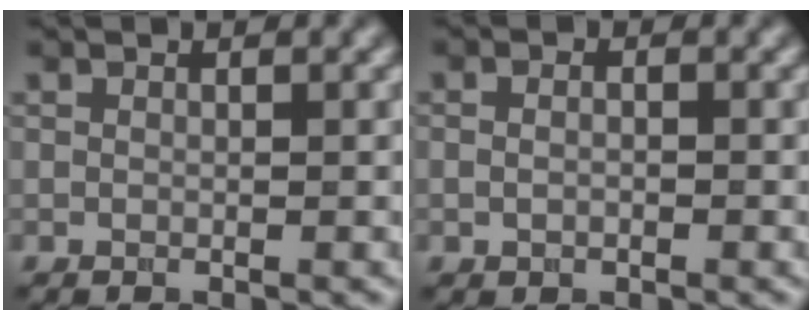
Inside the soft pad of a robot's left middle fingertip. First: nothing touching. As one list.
[{"total": 1.3, "force": [-0.2, 0.8, 0.9], "torque": [-0.014, -0.003, -0.005]}]